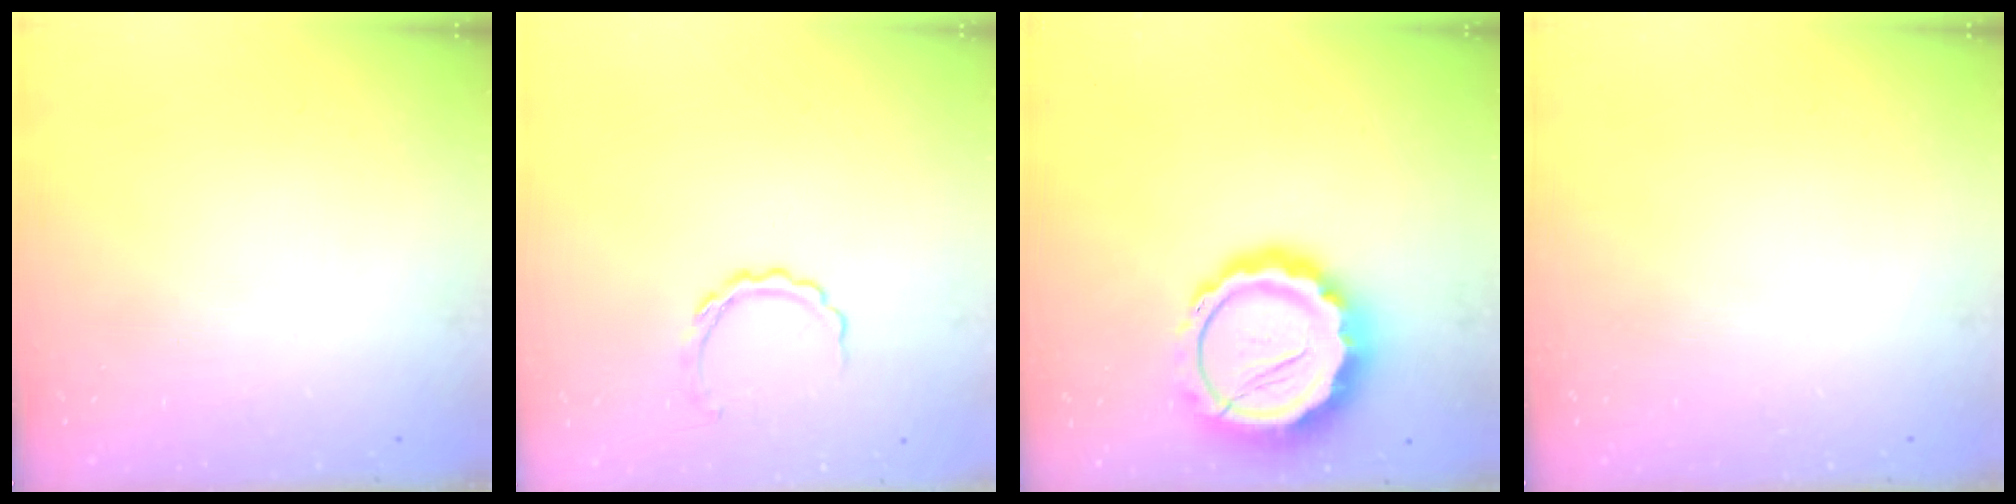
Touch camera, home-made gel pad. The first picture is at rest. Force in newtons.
{"total": 4.6, "press": 4.6, "slide": 0.5}
{"total": 17.0, "press": 16.6, "slide": 3.5}
{"total": 0.0}